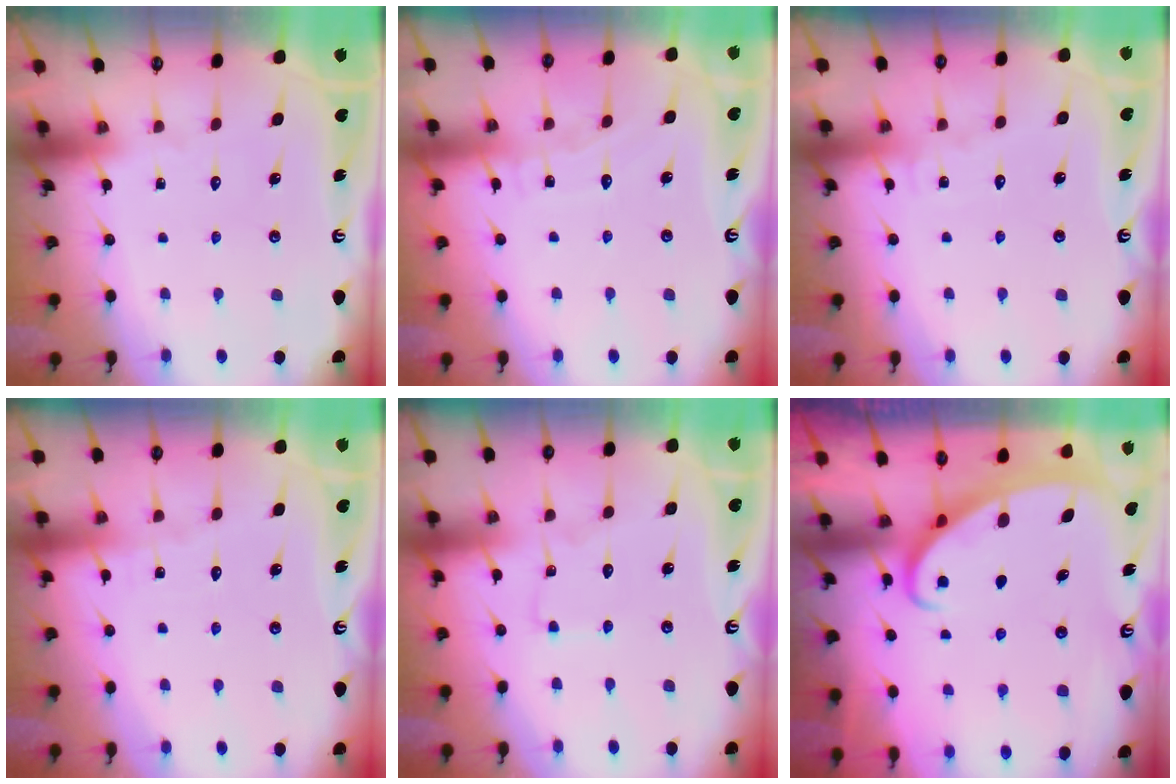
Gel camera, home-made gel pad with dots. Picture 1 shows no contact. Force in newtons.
{"total": 5.4, "press": 5.4, "slide": 0.6}
{"total": 5.2, "press": 5.2, "slide": 0.5}
{"total": 1.5, "press": 1.5, "slide": 0.2}
{"total": 2.4, "press": 2.4, "slide": 0.2}
{"total": 2.7, "press": 2.7, "slide": 0.4}